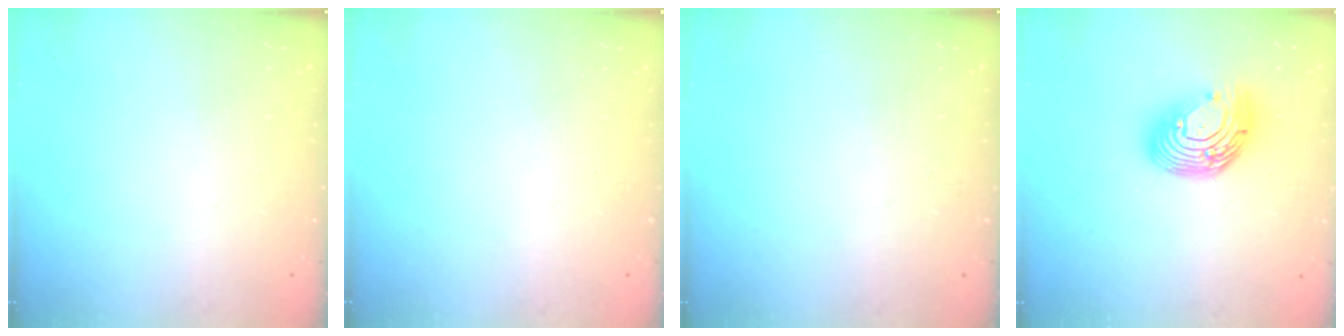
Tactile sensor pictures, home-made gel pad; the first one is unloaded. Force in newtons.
{"total": 0.0}
{"total": 0.0}
{"total": 15.0, "press": 14.9, "slide": 1.5}